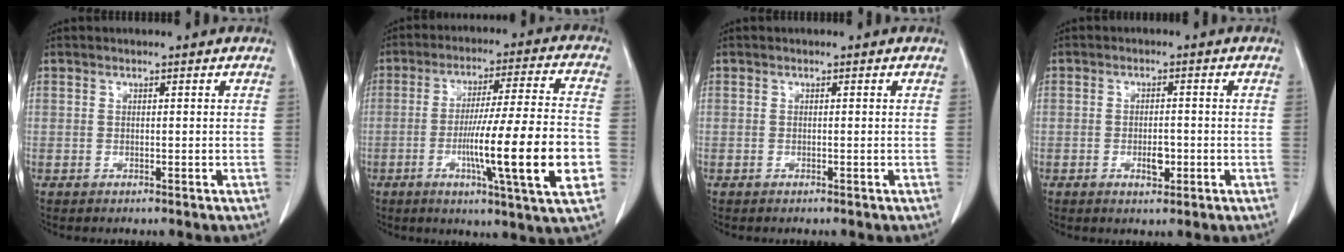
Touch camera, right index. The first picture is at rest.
{"total": 18.1, "force": [-4.5, -0.2, 17.5], "torque": [-0.252, -0.009, -0.071]}
{"total": 0.0}
{"total": 2.9, "force": [-0.9, 1.3, 2.4], "torque": [-0.039, 0.002, -0.009]}